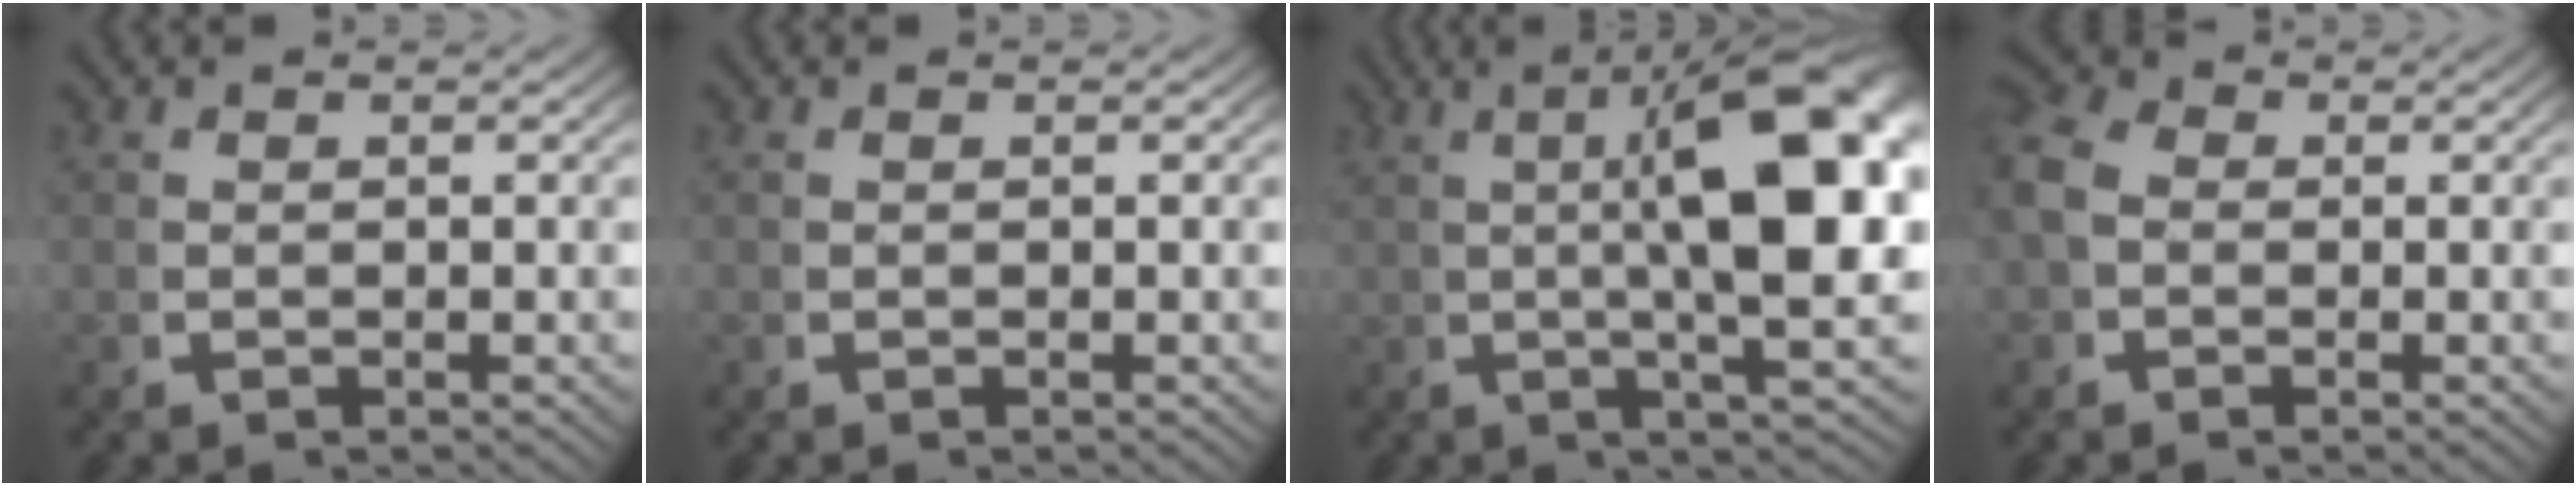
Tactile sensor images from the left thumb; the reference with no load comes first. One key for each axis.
{"total": 0.0}
{"total": 14.7, "fx": 2.5, "fy": 5.0, "fz": 13.6, "tx": -0.177, "ty": 0.009, "tz": 0.034}
{"total": 4.5, "fx": 0.7, "fy": 3.7, "fz": 2.4, "tx": -0.051, "ty": -0.001, "tz": 0.001}